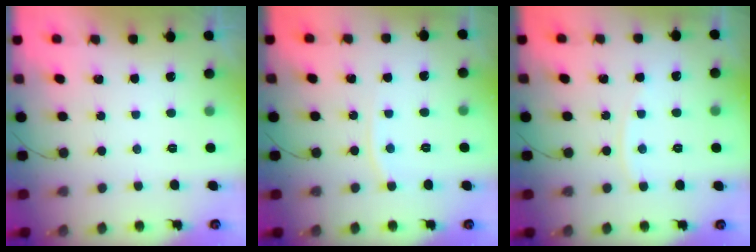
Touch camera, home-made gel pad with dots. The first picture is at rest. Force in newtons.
{"total": 4.3, "press": 4.3, "slide": 0.5}
{"total": 4.0, "press": 4.0, "slide": 0.5}